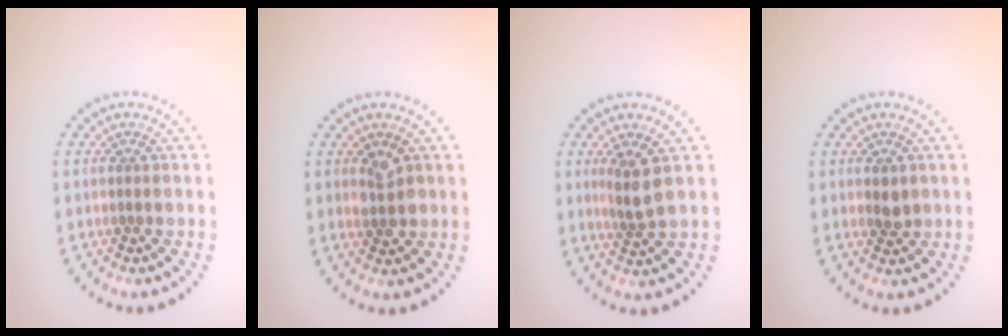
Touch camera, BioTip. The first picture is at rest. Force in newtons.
{"total": 2.0, "press": 1.9, "slide": 0.3}
{"total": 2.4, "press": 1.9, "slide": 1.5}
{"total": 1.3, "press": 1.3, "slide": 0.1}